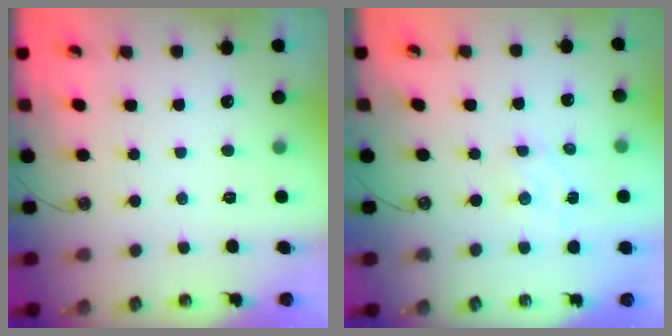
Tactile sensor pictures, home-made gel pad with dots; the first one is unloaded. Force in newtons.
{"total": 2.1, "press": 2.0, "slide": 0.3}